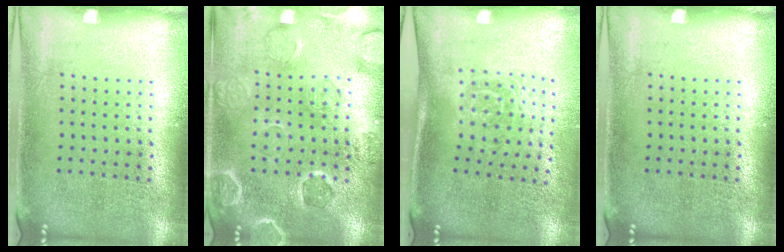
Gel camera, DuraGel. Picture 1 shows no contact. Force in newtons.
{"total": 0.7, "press": 0.7, "slide": 0.4}
{"total": 1.6, "press": 1.1, "slide": 1.1}
{"total": 0.0}